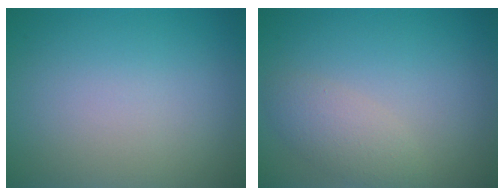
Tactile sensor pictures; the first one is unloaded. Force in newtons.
{"total": 2.5, "press": 2.5, "slide": 0.0}